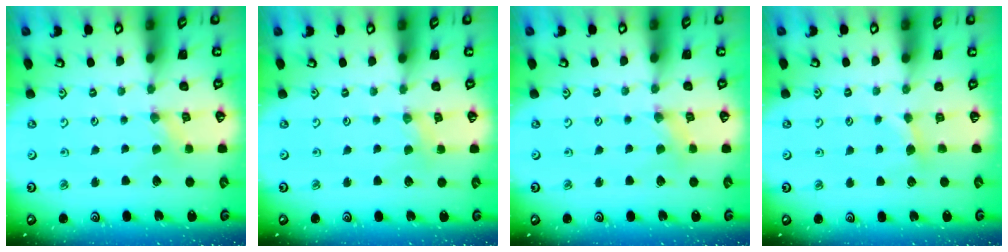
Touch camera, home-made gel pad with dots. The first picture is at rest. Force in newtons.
{"total": 1.7, "press": 1.7, "slide": 0.3}
{"total": 0.8, "press": 0.8, "slide": 0.2}
{"total": 2.9, "press": 2.9, "slide": 0.4}